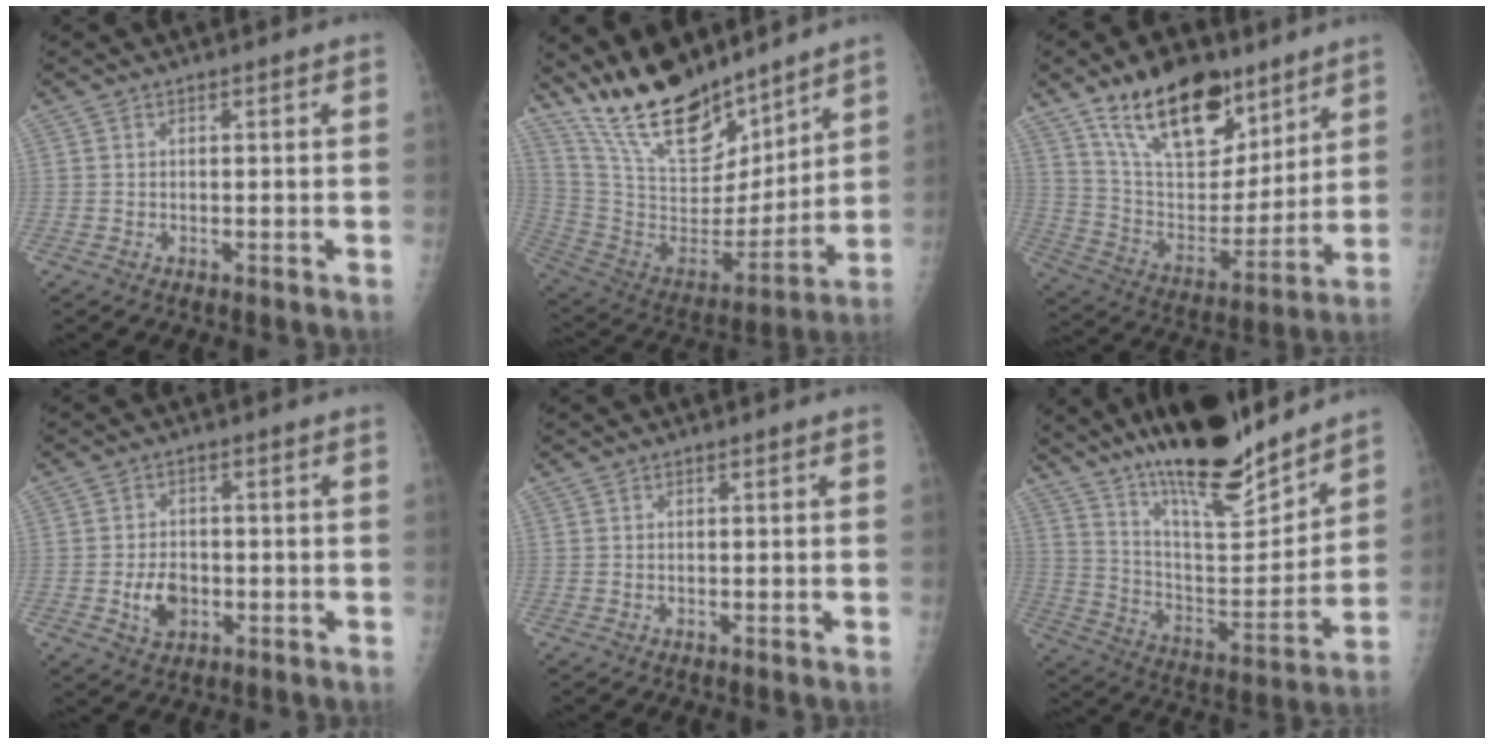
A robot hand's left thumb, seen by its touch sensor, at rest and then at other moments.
{"total": 22.4, "force": [18.2, 8.1, 10.2], "torque": [-0.149, -0.098, 0.332]}
{"total": 21.7, "force": [14.1, 10.9, 12.4], "torque": [-0.158, -0.067, 0.251]}
{"total": 5.3, "force": [-1.2, 3.9, 3.4], "torque": [-0.043, 0.002, -0.017]}
{"total": 0.0}
{"total": 23.0, "force": [18.4, 5.6, 12.7], "torque": [-0.174, -0.097, 0.307]}